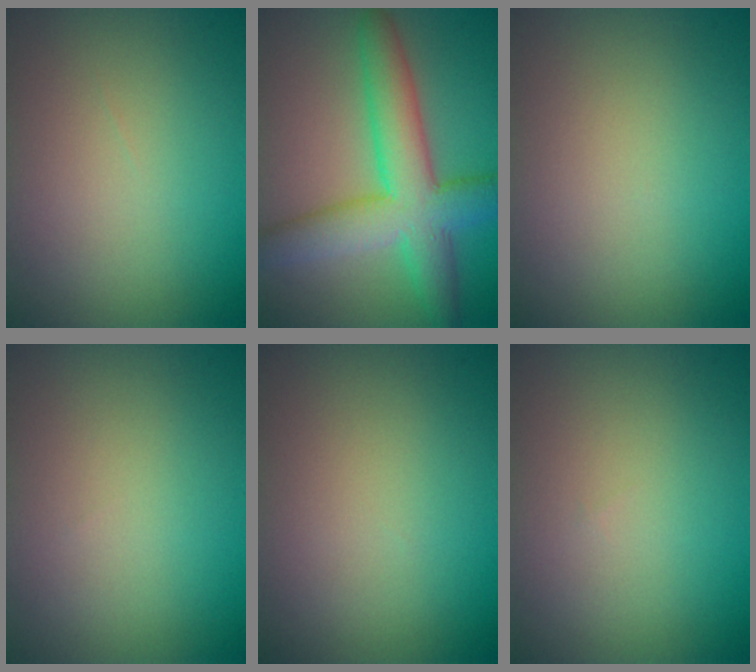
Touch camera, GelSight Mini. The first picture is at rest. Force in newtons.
{"total": 7.6, "press": 7.6, "slide": 0.3}
{"total": 0.0}
{"total": 0.0}
{"total": 0.0}
{"total": 0.0}